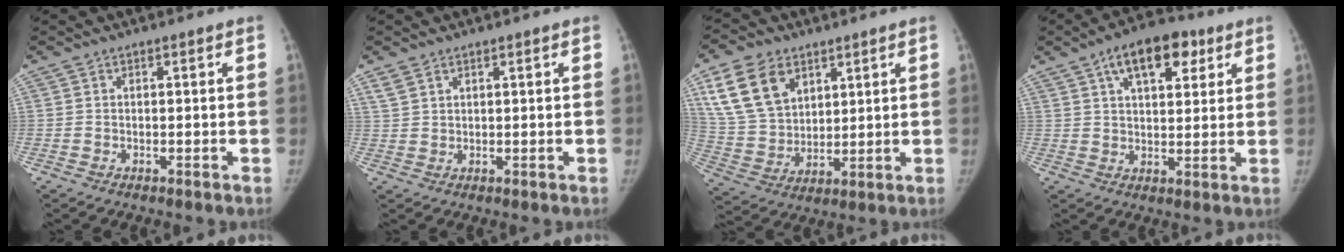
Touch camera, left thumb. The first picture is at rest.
{"total": 2.4, "force": [1.6, 1.5, 1.0], "torque": [-0.016, -0.002, 0.036]}
{"total": 14.5, "force": [7.1, 9.8, 7.9], "torque": [-0.130, -0.021, 0.149]}
{"total": 12.0, "force": [5.8, 6.1, 8.5], "torque": [-0.100, -0.004, 0.087]}